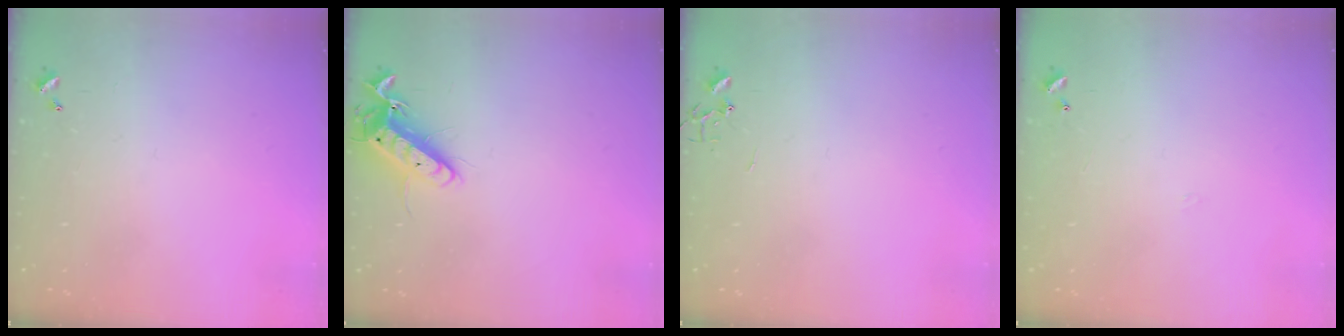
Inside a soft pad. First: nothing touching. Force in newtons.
{"total": 12.2, "press": 12.1, "slide": 1.4}
{"total": 0.0}
{"total": 3.8, "press": 3.8, "slide": 0.5}